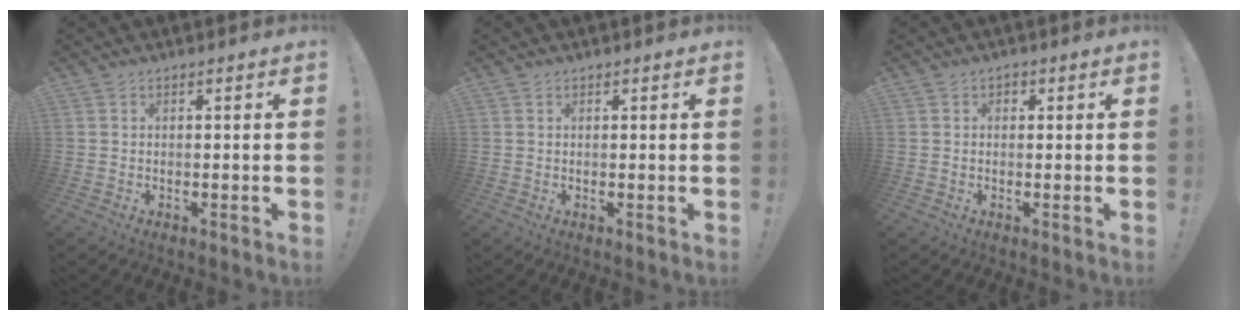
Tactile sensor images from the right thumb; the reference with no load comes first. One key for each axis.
{"total": 0.5, "fx": 0.4, "fy": 0.3, "fz": 0.1, "tx": 0.006, "ty": -0.004, "tz": 0.007}
{"total": 1.3, "fx": 0.2, "fy": 1.1, "fz": 0.5, "tx": -0.006, "ty": 0.004, "tz": 0.001}